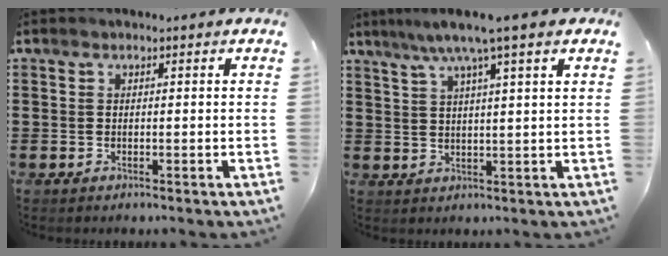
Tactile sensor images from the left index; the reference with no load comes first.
{"total": 6.7, "force": [4.6, -0.3, 4.9], "torque": [-0.107, -0.003, 0.077]}